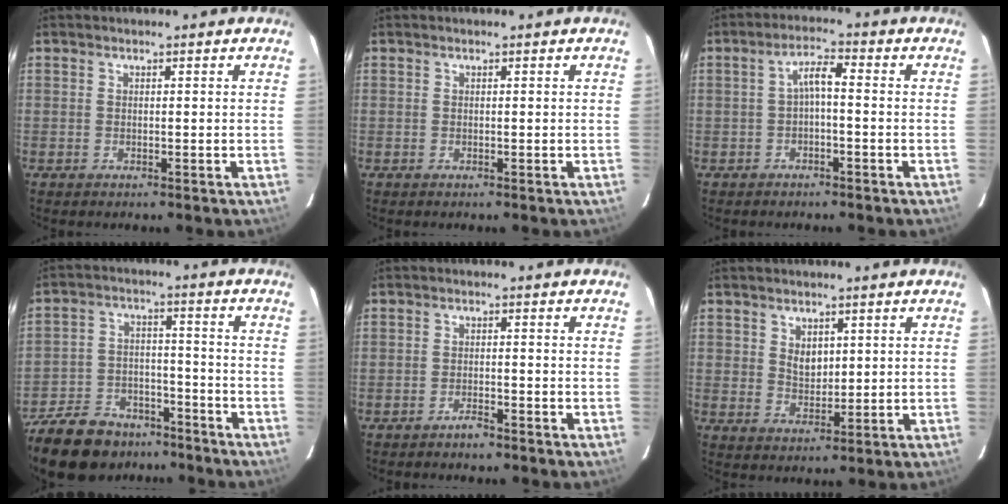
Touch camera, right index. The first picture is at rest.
{"total": 0.0}
{"total": 3.3, "force": [-1.0, 0.8, 3.1], "torque": [-0.064, 0.012, -0.016]}
{"total": 20.1, "force": [-15.5, 10.0, 8.0], "torque": [-0.202, 0.009, -0.234]}
{"total": 2.0, "force": [-1.8, 0.4, 0.8], "torque": [-0.020, 0.002, -0.030]}
{"total": 3.9, "force": [1.4, 3.0, 2.1], "torque": [-0.032, 0.002, 0.028]}